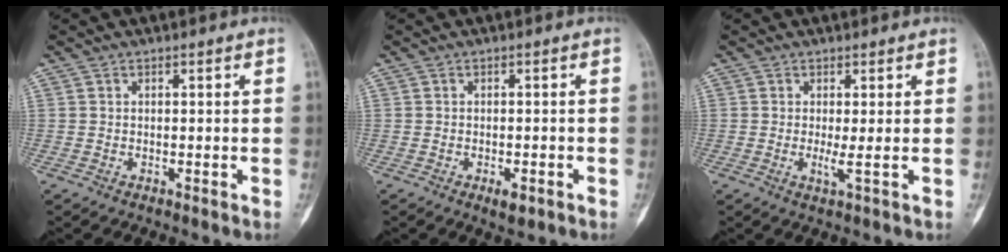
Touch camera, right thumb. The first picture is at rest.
{"total": 2.6, "force": [-1.4, 1.1, 2.0], "torque": [-0.030, 0.002, -0.018]}
{"total": 2.0, "force": [0.1, -0.1, 1.9], "torque": [-0.044, -0.007, -0.001]}